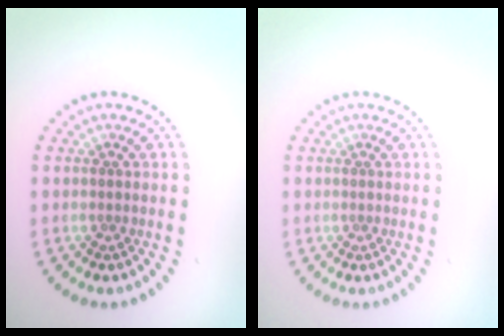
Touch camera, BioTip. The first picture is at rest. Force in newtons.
{"total": 0.0}